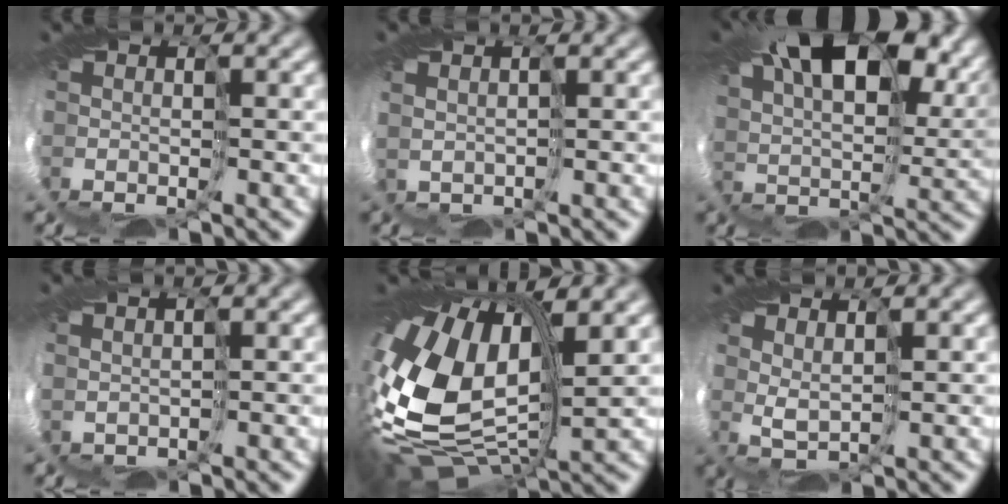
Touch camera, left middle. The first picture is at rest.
{"total": 0.9, "force": [0.8, -0.3, -0.2], "torque": [0.006, 0.018, 0.012]}
{"total": 12.5, "force": [7.5, 5.0, 8.6], "torque": [-0.146, 0.030, 0.119]}
{"total": 0.6, "force": [0.4, -0.1, -0.5], "torque": [0.018, 0.011, 0.007]}
{"total": 12.5, "force": [1.3, 7.4, 9.9], "torque": [-0.240, 0.021, 0.008]}
{"total": 1.1, "force": [0.9, -0.6, -0.2], "torque": [-0.016, 0.007, 0.012]}